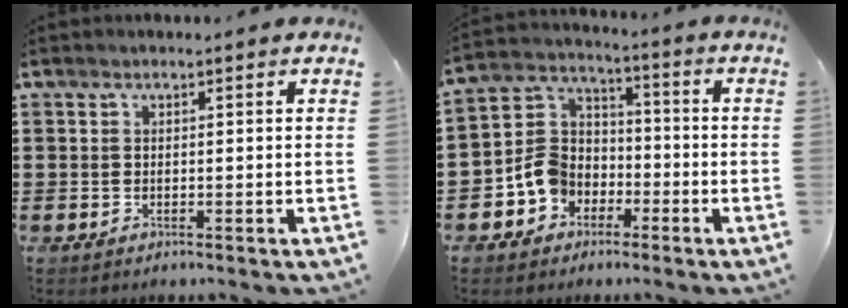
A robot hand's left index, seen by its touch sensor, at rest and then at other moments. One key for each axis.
{"total": 7.4, "fx": -3.3, "fy": 6.2, "fz": 2.1, "tx": -0.084, "ty": 0.013, "tz": -0.073}